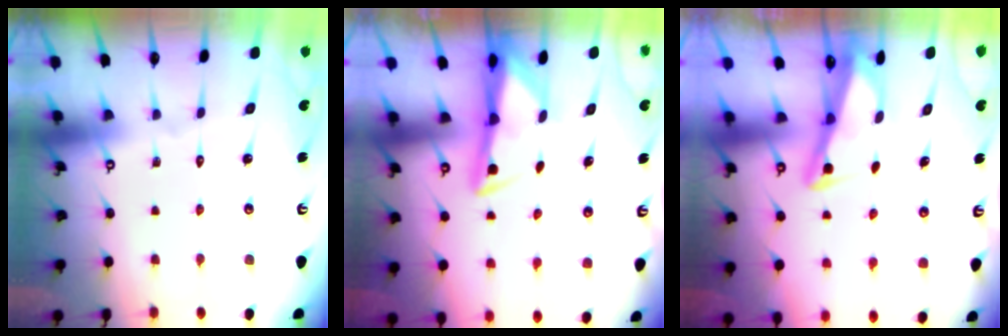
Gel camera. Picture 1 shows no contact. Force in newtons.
{"total": 2.9, "press": 2.9, "slide": 0.5}
{"total": 2.8, "press": 2.8, "slide": 0.3}